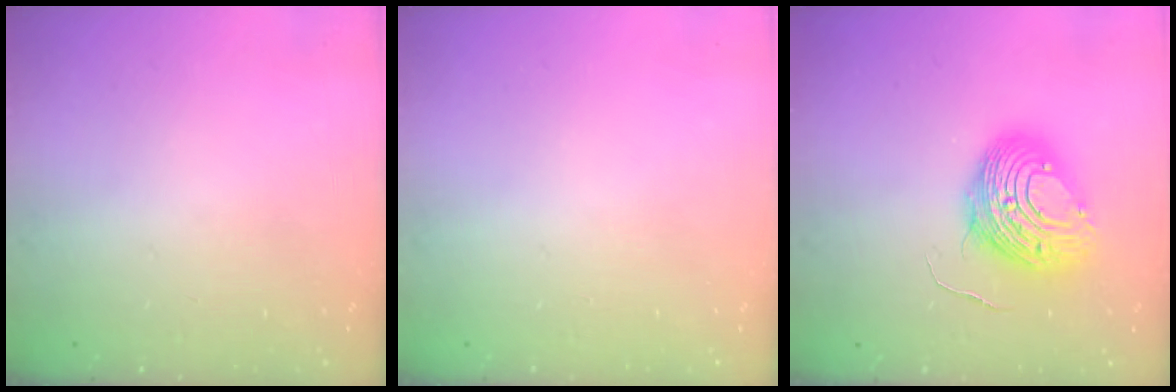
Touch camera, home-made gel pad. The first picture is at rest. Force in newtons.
{"total": 0.0}
{"total": 11.8, "press": 11.7, "slide": 1.2}